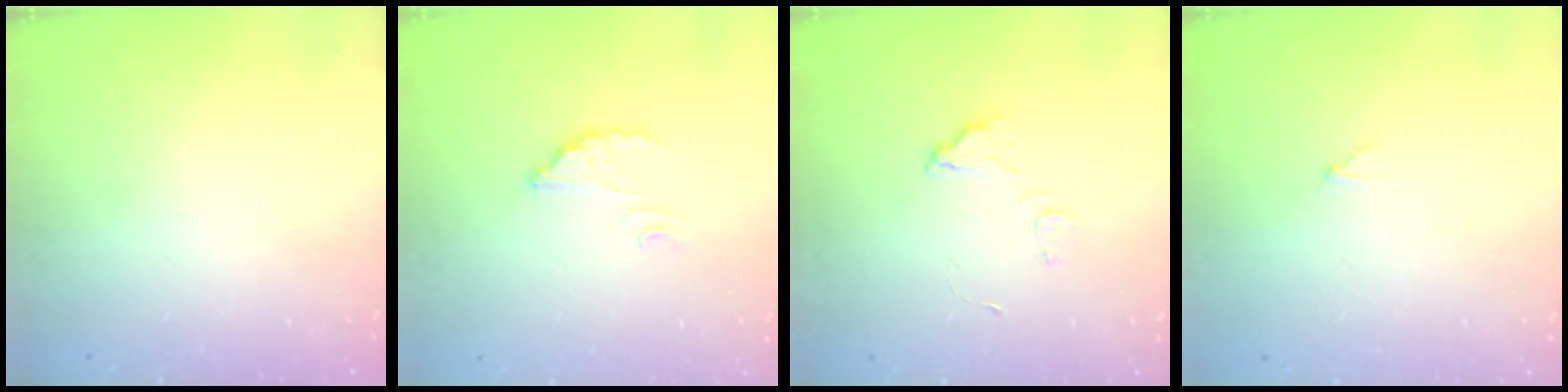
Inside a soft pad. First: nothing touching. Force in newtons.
{"total": 2.4, "press": 2.4, "slide": 0.3}
{"total": 3.9, "press": 3.8, "slide": 0.3}
{"total": 2.0, "press": 2.0, "slide": 0.1}